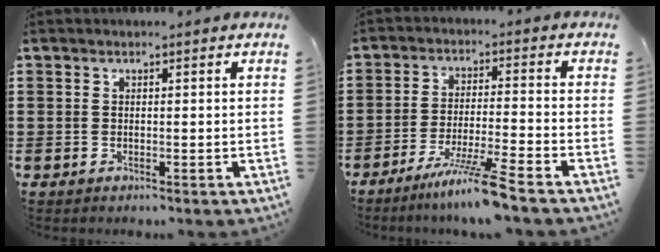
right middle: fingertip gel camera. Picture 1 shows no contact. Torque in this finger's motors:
{"motor_torque": [1.28, -0.86, 0.20, 0.16]}